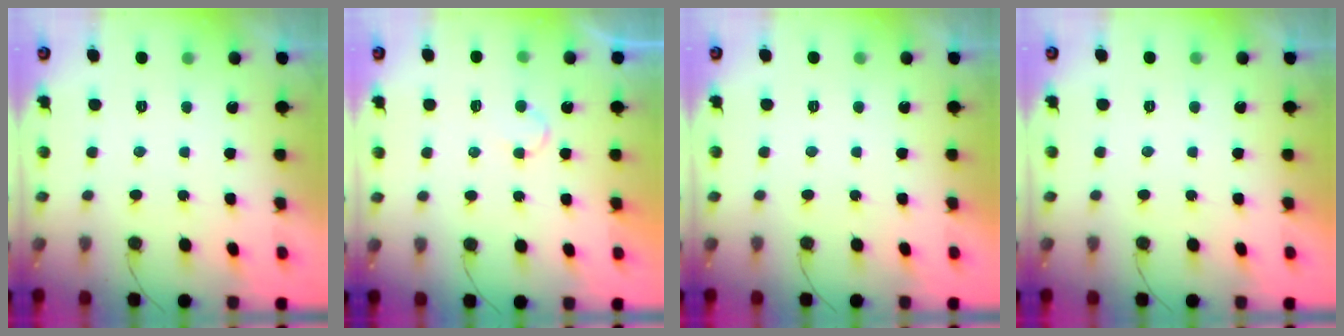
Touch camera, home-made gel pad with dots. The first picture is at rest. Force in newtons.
{"total": 3.8, "press": 3.8, "slide": 0.4}
{"total": 1.7, "press": 1.6, "slide": 0.0}
{"total": 1.7, "press": 1.7, "slide": 0.0}